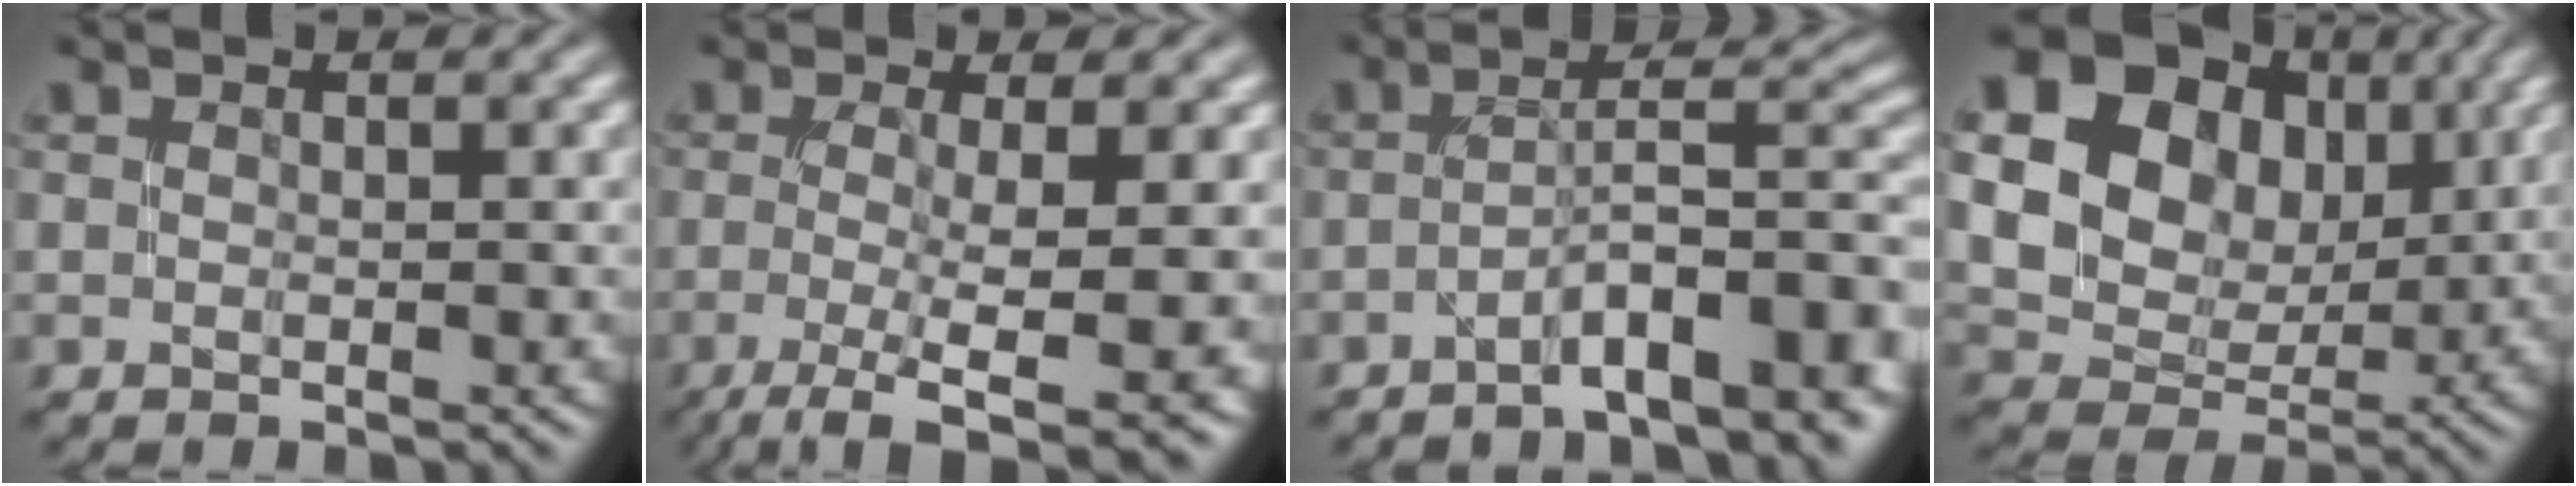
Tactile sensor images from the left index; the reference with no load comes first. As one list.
[{"total": 8.4, "force": [-2.9, 1.9, 7.7], "torque": [-0.108, -0.018, -0.046]}, {"total": 9.2, "force": [-4.5, 2.3, 7.7], "torque": [-0.097, 0.010, -0.071]}, {"total": 19.5, "force": [6.2, 16.1, 9.1], "torque": [-0.229, 0.044, 0.097]}]